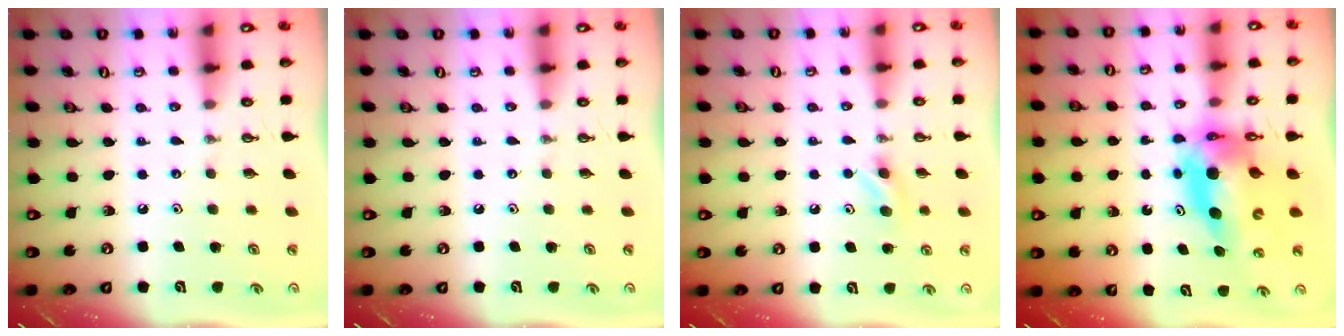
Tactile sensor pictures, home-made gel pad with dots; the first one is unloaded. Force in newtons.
{"total": 0.0}
{"total": 5.0, "press": 4.1, "slide": 2.8}
{"total": 10.6, "press": 10.5, "slide": 1.0}